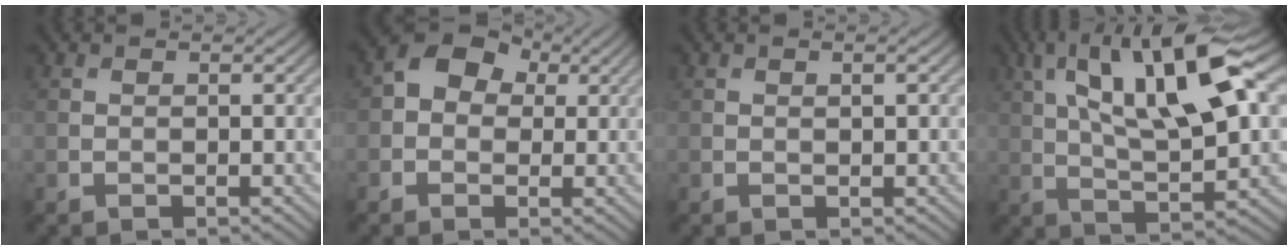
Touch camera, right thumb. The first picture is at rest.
{"total": 5.7, "force": [1.1, 4.5, 3.4], "torque": [-0.063, 0.009, 0.007]}
{"total": 0.9, "force": [0.2, 0.2, 0.9], "torque": [-0.015, 0.003, 0.004]}
{"total": 15.9, "force": [5.8, 5.5, 13.7], "torque": [-0.255, 0.023, 0.097]}